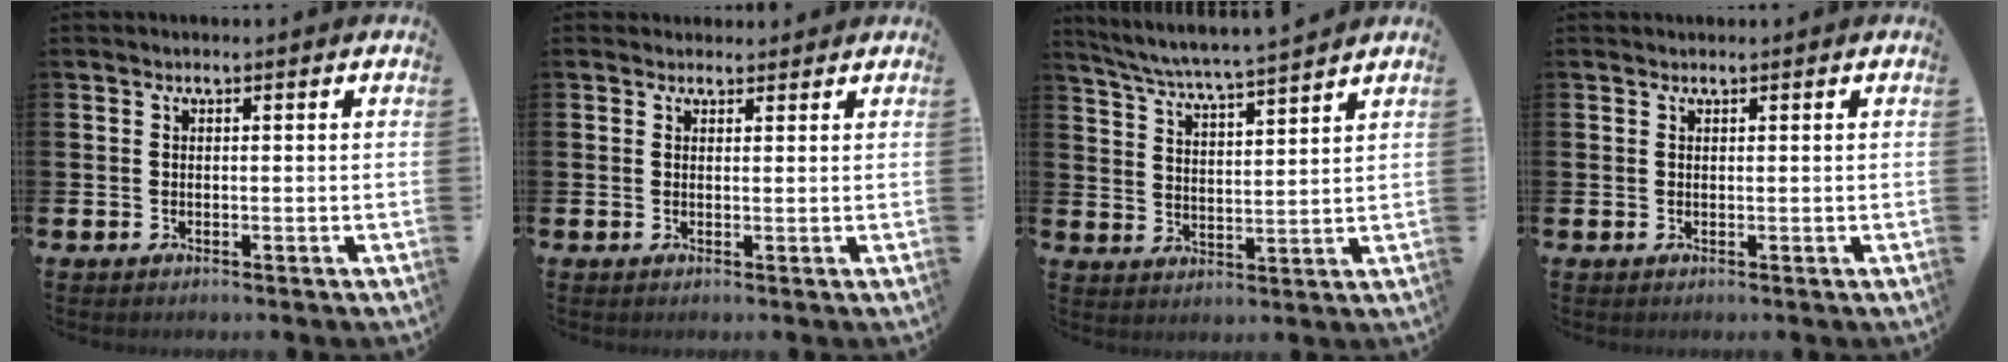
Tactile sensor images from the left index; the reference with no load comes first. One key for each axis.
{"total": 1.7, "fx": 1.6, "fy": 0.7, "fz": -0.2, "tx": 0.023, "ty": -0.006, "tz": 0.025}
{"total": 5.8, "fx": 5.6, "fy": -0.4, "fz": 1.5, "tx": -0.051, "ty": -0.042, "tz": 0.096}
{"total": 0.5, "fx": 0.5, "fy": 0.1, "fz": -0.1, "tx": 0.016, "ty": -0.006, "tz": 0.007}